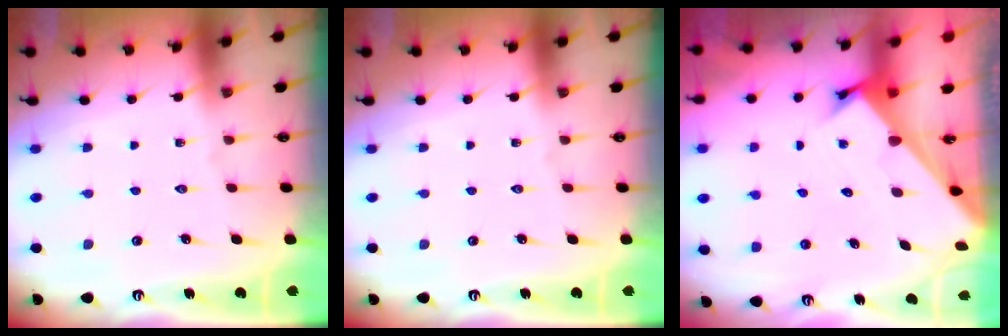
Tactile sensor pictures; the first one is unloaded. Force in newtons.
{"total": 0.0}
{"total": 3.5, "press": 3.5, "slide": 0.4}